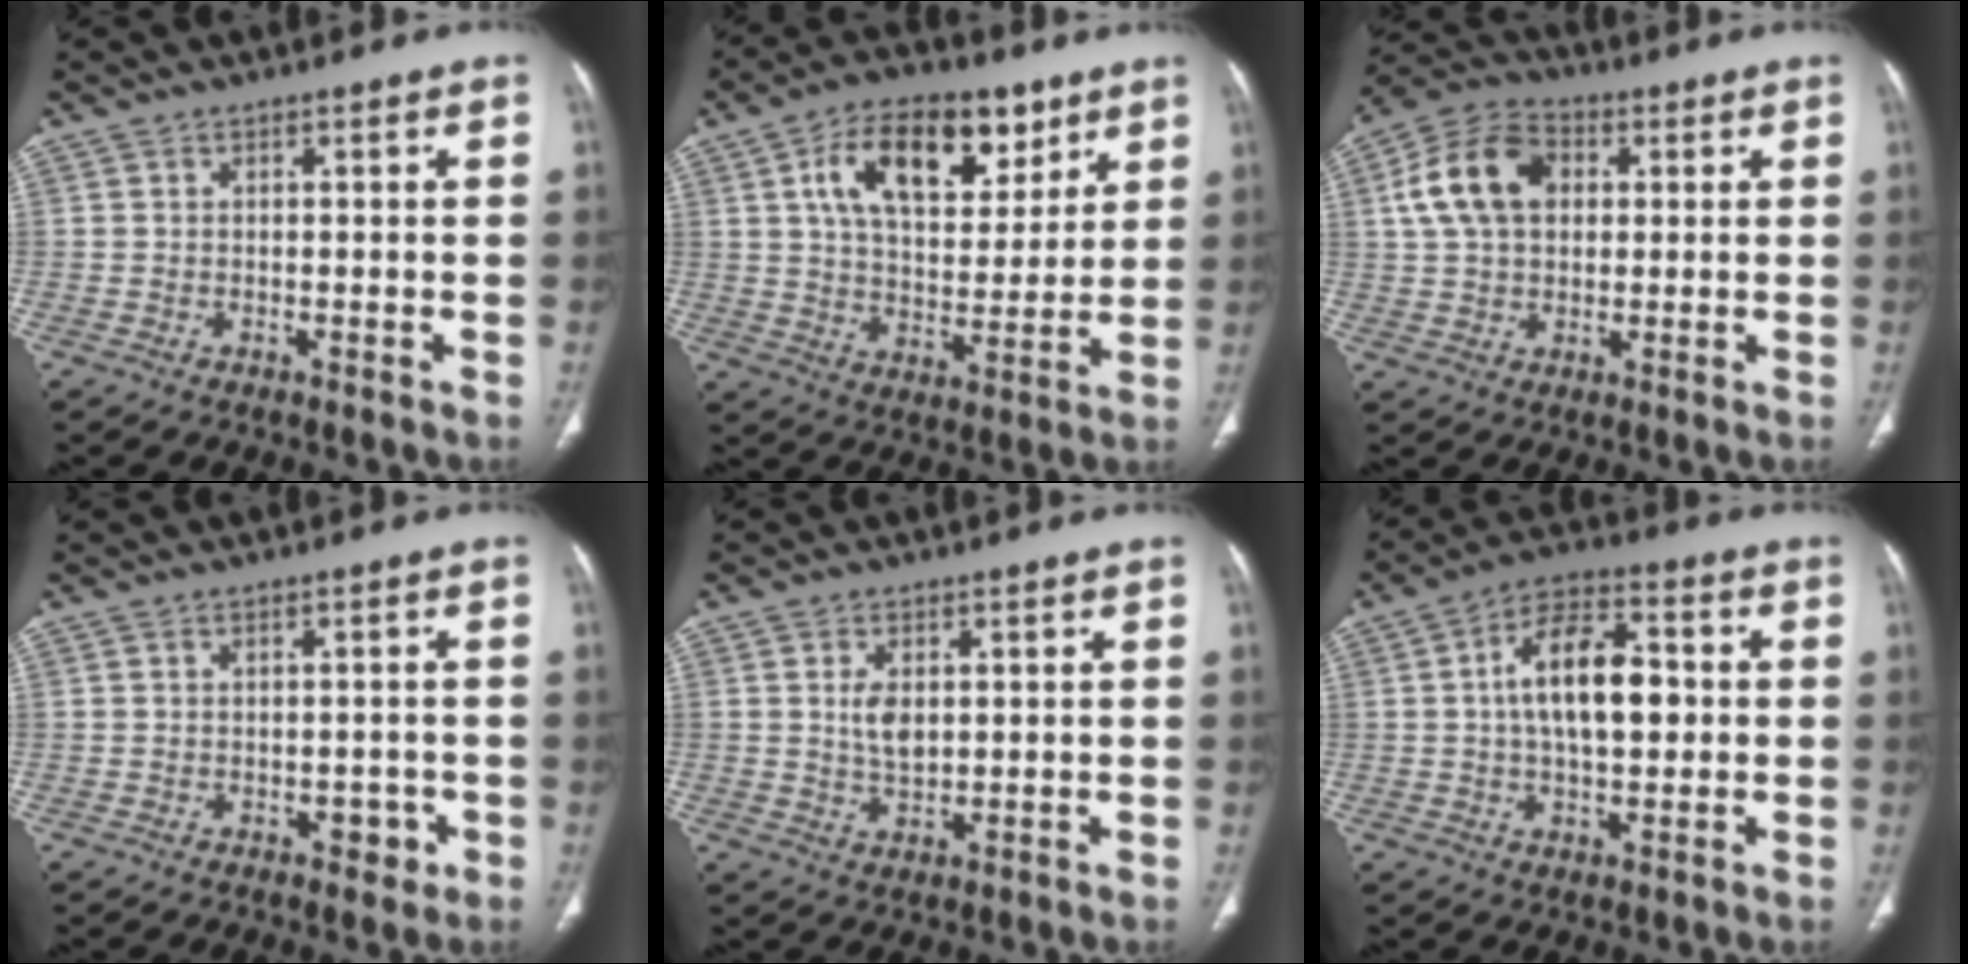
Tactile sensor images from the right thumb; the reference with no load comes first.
{"total": 17.1, "force": [8.0, 9.6, 11.8], "torque": [-0.150, -0.021, 0.136]}
{"total": 12.8, "force": [2.8, 8.9, 8.7], "torque": [-0.151, 0.018, 0.043]}
{"total": 2.4, "force": [-0.8, 1.6, 1.5], "torque": [-0.007, 0.004, -0.006]}
{"total": 4.4, "force": [0.8, 2.6, 3.4], "torque": [-0.057, -0.007, 0.021]}
{"total": 13.0, "force": [0.9, 6.9, 11.0], "torque": [-0.171, 0.019, 0.008]}